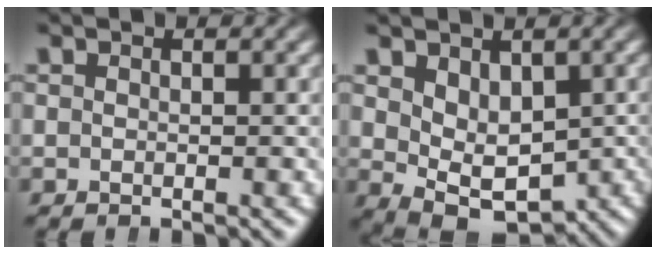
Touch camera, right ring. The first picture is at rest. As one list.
[{"total": 5.8, "force": [-1.8, 3.9, 3.9], "torque": [-0.067, -0.029, -0.015]}]